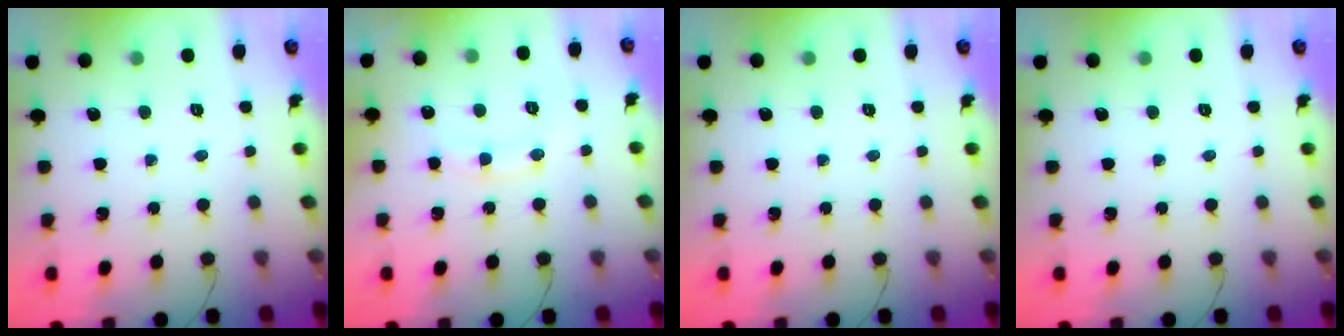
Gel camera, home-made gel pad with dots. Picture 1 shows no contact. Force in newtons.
{"total": 9.7, "press": 9.6, "slide": 1.1}
{"total": 0.0}
{"total": 0.0}